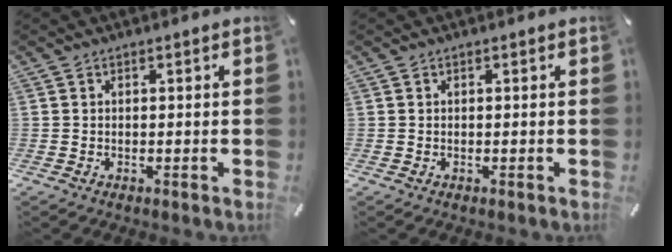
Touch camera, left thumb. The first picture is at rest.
{"total": 0.0}